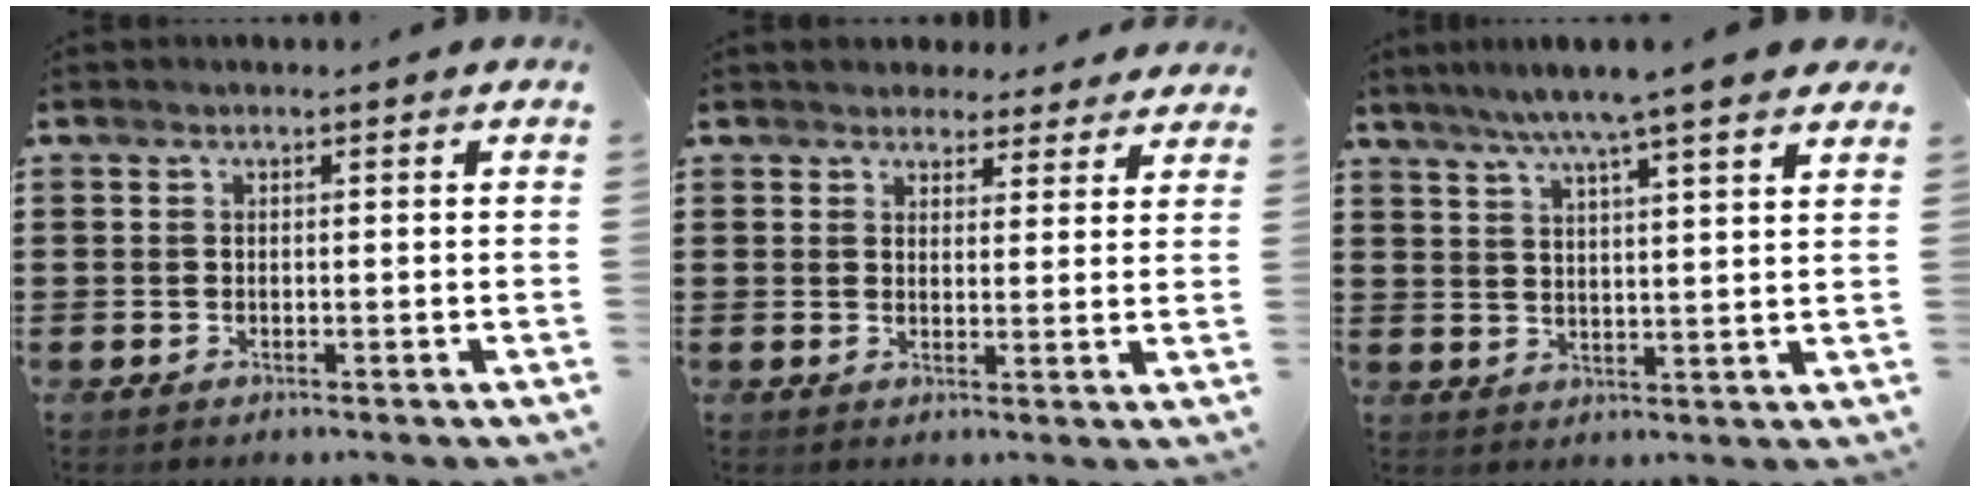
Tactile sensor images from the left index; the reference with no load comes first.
{"total": 3.6, "force": [3.3, 1.3, 0.2], "torque": [-0.017, -0.004, 0.064]}
{"total": 6.3, "force": [5.1, -0.6, 3.7], "torque": [-0.087, -0.016, 0.087]}